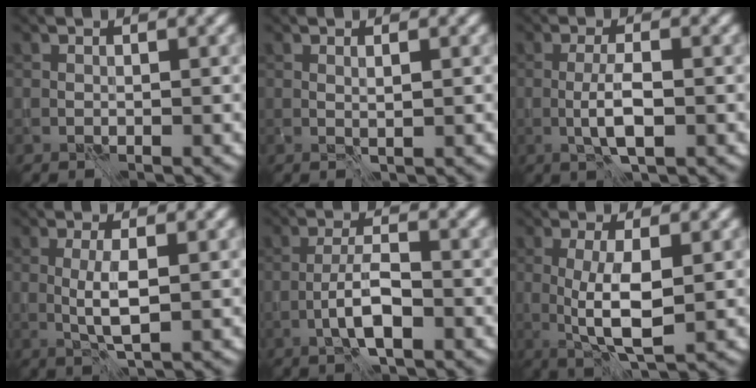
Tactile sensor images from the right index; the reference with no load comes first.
{"total": 0.5, "force": [0.3, -0.3, 0.4], "torque": [-0.007, -0.002, 0.004]}
{"total": 2.9, "force": [-0.9, 0.5, 2.7], "torque": [-0.056, -0.002, -0.019]}
{"total": 2.6, "force": [-0.2, 0.4, 2.5], "torque": [-0.055, 0.000, -0.003]}
{"total": 3.4, "force": [-1.8, 0.7, 2.8], "torque": [-0.052, 0.006, -0.038]}
{"total": 4.6, "force": [-0.3, 1.1, 4.5], "torque": [-0.089, -0.005, -0.004]}